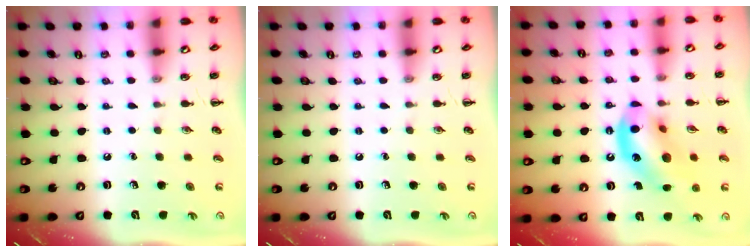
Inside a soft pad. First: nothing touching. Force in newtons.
{"total": 0.0}
{"total": 14.7, "press": 14.1, "slide": 4.1}